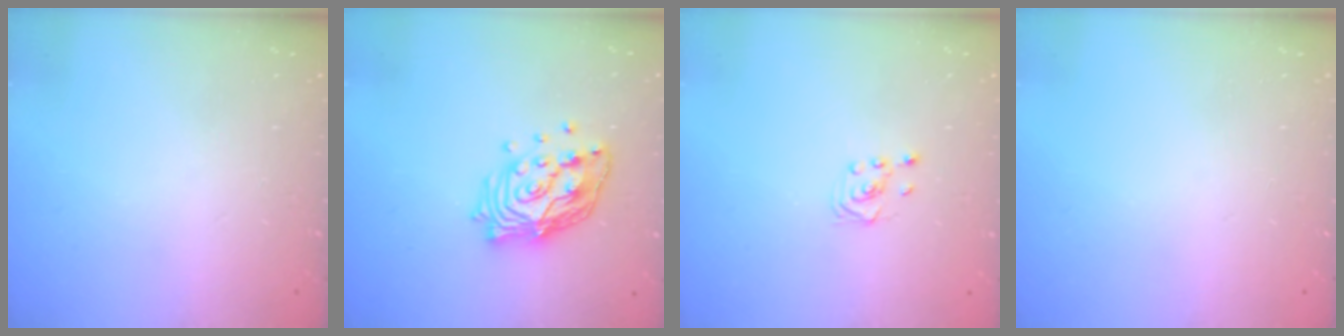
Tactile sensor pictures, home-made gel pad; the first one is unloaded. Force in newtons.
{"total": 15.2, "press": 15.1, "slide": 1.5}
{"total": 1.9, "press": 1.7, "slide": 0.8}
{"total": 0.0}